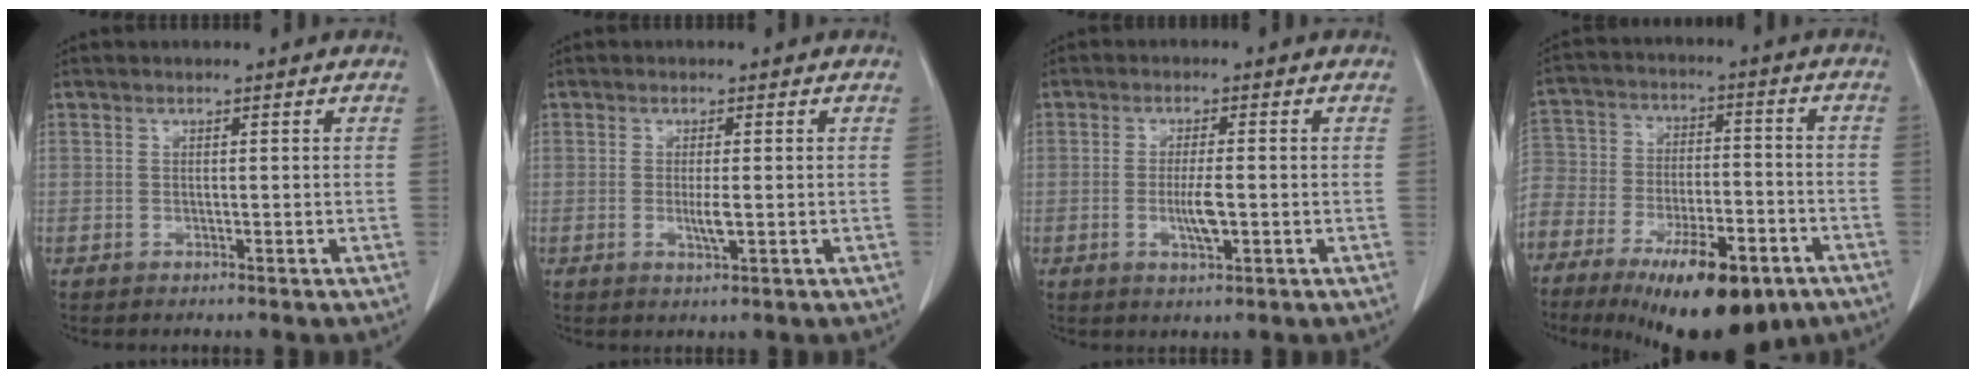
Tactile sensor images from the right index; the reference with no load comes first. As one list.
[{"total": 2.4, "force": [-0.4, 0.2, 2.3], "torque": [-0.046, -0.004, -0.006]}, {"total": 4.1, "force": [-0.9, 0.6, 4.0], "torque": [-0.079, -0.005, -0.014]}, {"total": 22.1, "force": [-14.4, 9.4, 13.9], "torque": [-0.263, -0.009, -0.243]}]